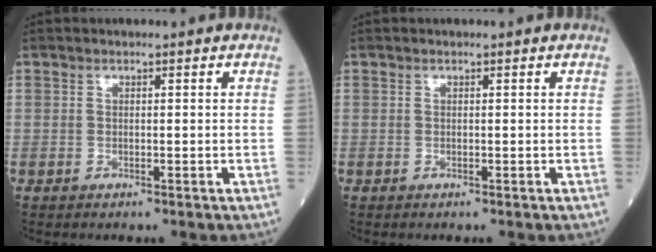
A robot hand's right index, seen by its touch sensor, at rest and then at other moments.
{"total": 0.0}